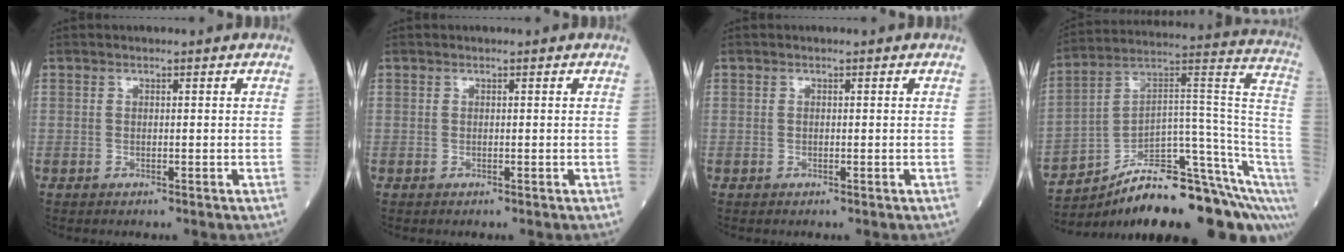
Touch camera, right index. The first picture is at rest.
{"total": 0.0}
{"total": 0.0}
{"total": 24.0, "force": [-15.0, 5.5, 17.9], "torque": [-0.173, 0.059, -0.225]}